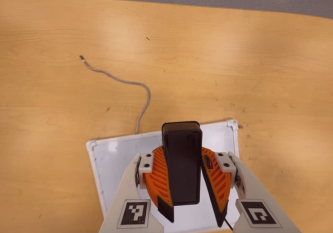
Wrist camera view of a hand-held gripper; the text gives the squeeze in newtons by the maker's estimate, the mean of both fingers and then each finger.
{"total": 9.7, "left": 9.9, "right": 9.5}